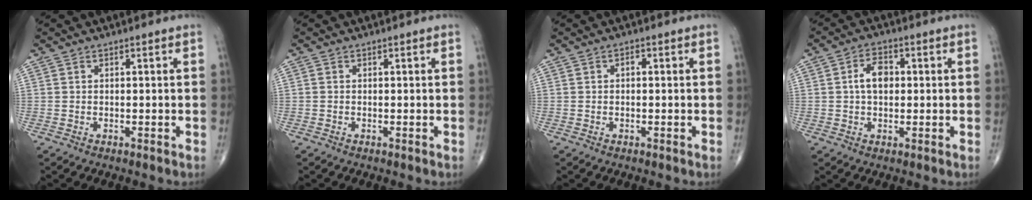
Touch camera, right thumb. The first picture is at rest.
{"total": 0.0}
{"total": 1.0, "force": [0.0, 0.6, 0.8], "torque": [-0.008, 0.004, -0.002]}
{"total": 5.4, "force": [0.6, 3.4, 4.1], "torque": [-0.065, 0.011, 0.005]}